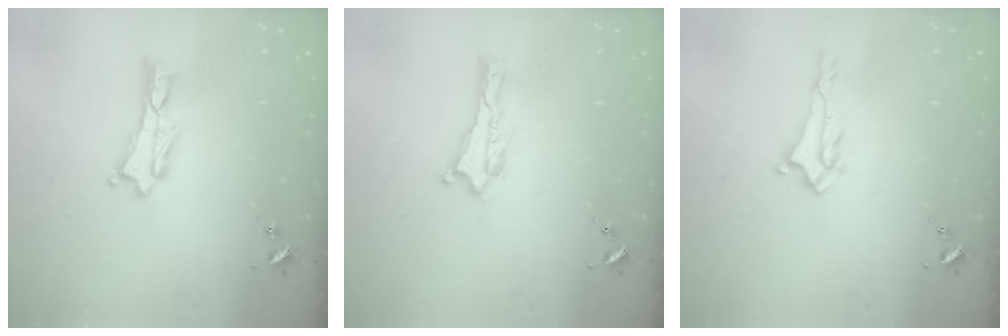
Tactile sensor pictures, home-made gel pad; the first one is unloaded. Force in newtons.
{"total": 0.0}
{"total": 1.9, "press": 1.9, "slide": 0.4}